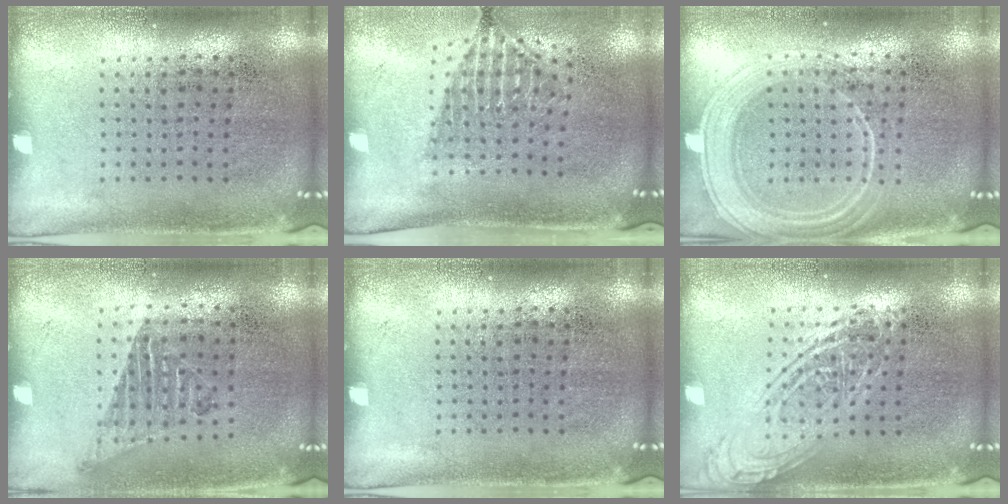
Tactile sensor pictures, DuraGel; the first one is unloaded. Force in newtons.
{"total": 1.5, "press": 1.1, "slide": 1.0}
{"total": 2.0, "press": 2.0, "slide": 0.3}
{"total": 1.0, "press": 0.9, "slide": 0.4}
{"total": 0.0}
{"total": 2.6, "press": 2.6, "slide": 0.3}